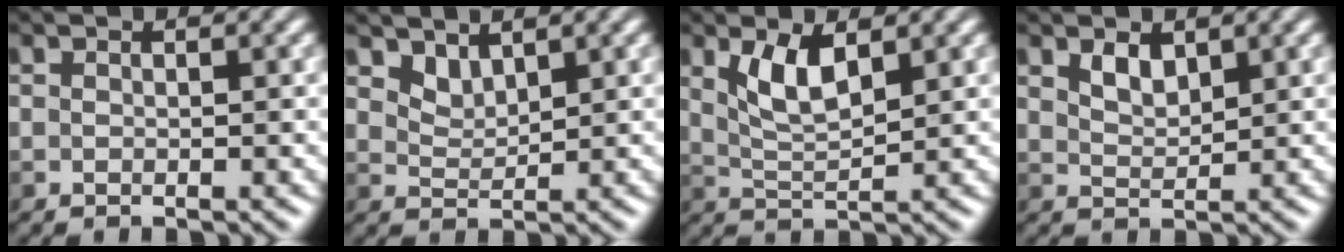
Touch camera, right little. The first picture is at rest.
{"total": 1.7, "force": [1.4, 0.6, 0.6], "torque": [-0.014, -0.006, 0.030]}
{"total": 3.3, "force": [1.5, 1.1, 2.7], "torque": [-0.060, -0.005, 0.033]}
{"total": 1.8, "force": [1.2, 0.9, 1.0], "torque": [-0.019, -0.002, 0.028]}